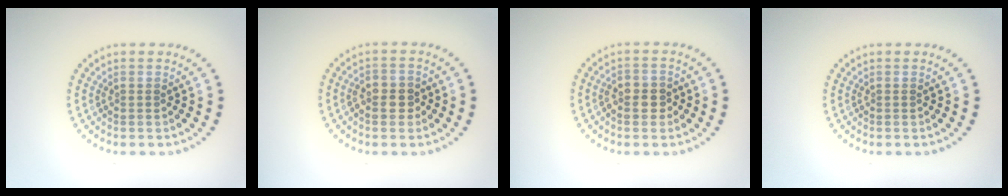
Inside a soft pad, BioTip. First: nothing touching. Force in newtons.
{"total": 2.1, "press": 2.0, "slide": 0.6}
{"total": 2.1, "press": 2.0, "slide": 0.6}
{"total": 0.0}